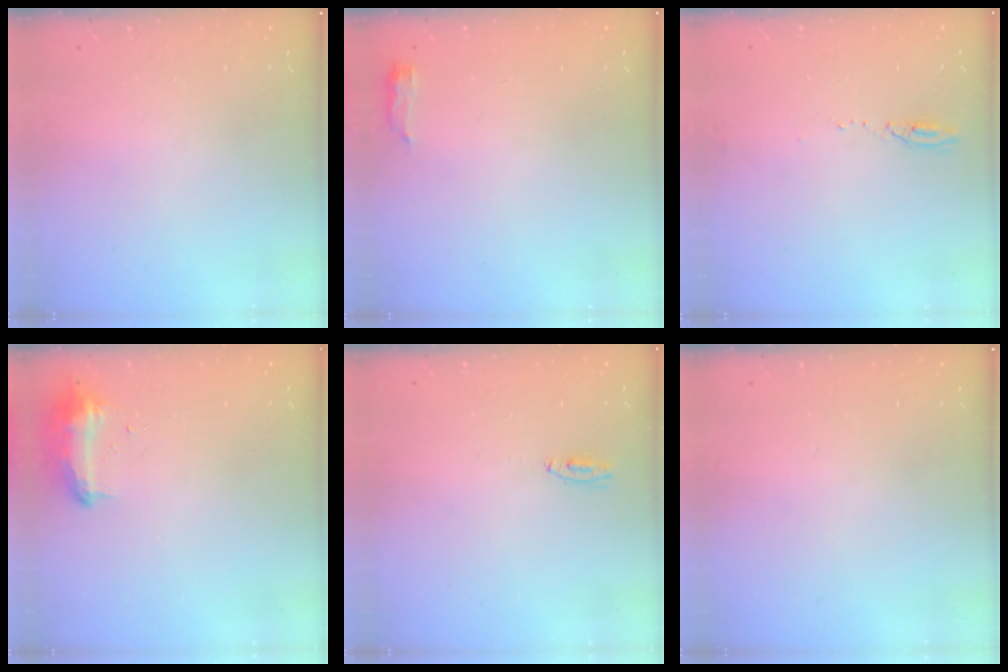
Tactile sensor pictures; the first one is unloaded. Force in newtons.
{"total": 3.3, "press": 3.1, "slide": 1.2}
{"total": 4.1, "press": 3.9, "slide": 1.4}
{"total": 8.9, "press": 8.9, "slide": 0.5}
{"total": 3.4, "press": 3.1, "slide": 1.4}
{"total": 0.0}